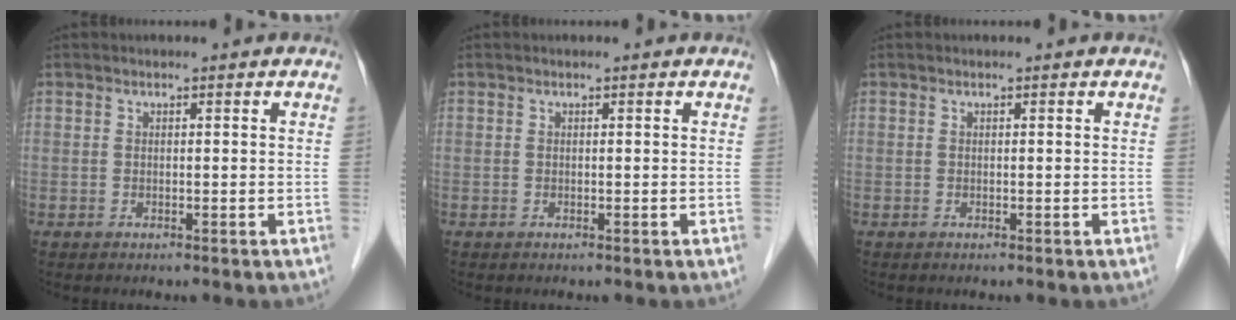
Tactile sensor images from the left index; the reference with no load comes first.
{"total": 0.0}
{"total": 0.0}